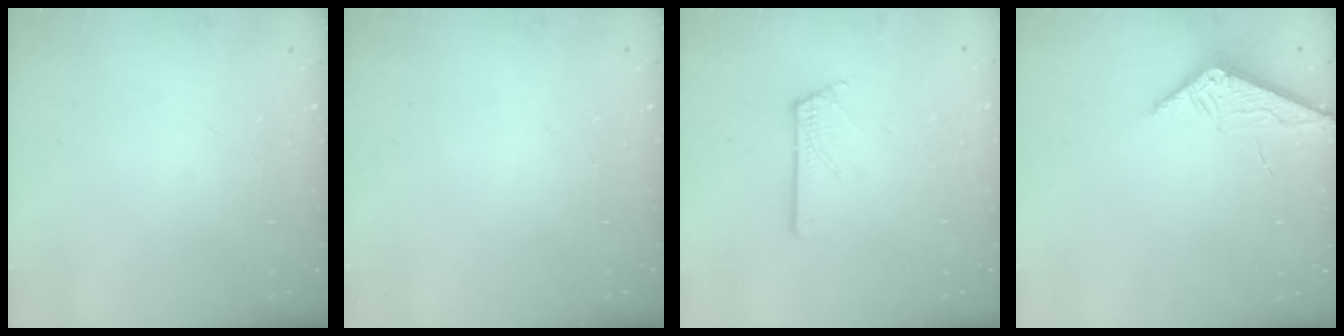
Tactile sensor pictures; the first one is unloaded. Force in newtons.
{"total": 0.0}
{"total": 1.4, "press": 1.4, "slide": 0.1}
{"total": 6.6, "press": 6.6, "slide": 0.7}